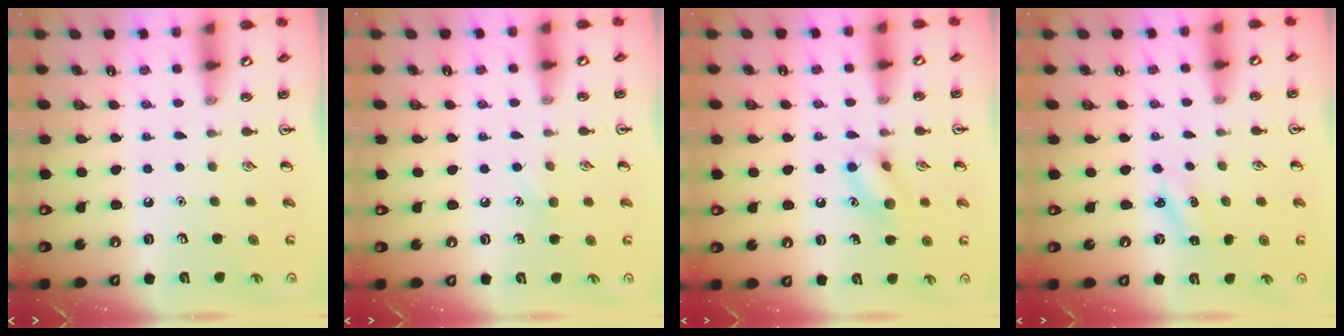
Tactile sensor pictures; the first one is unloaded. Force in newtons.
{"total": 5.5, "press": 5.2, "slide": 1.5}
{"total": 10.5, "press": 10.4, "slide": 0.9}
{"total": 2.2, "press": 2.1, "slide": 0.8}